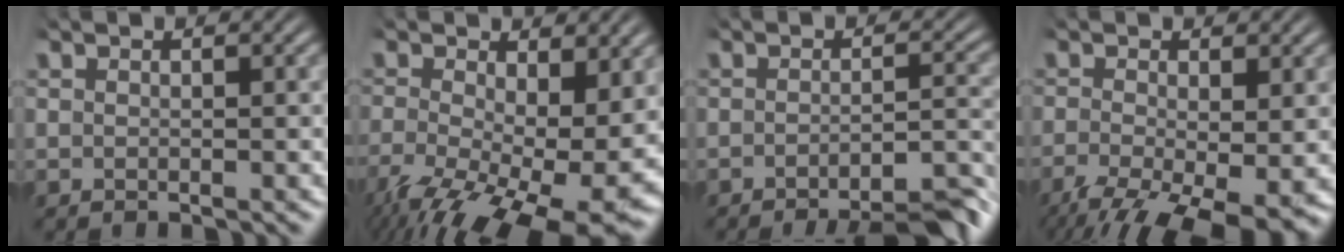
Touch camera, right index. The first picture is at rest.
{"total": 11.4, "force": [-5.2, 5.7, 8.4], "torque": [-0.142, -0.081, -0.041]}
{"total": 8.5, "force": [-7.2, 1.9, 4.2], "torque": [-0.039, -0.022, -0.104]}
{"total": 8.6, "force": [-4.1, 4.1, 6.3], "torque": [-0.121, -0.062, -0.033]}